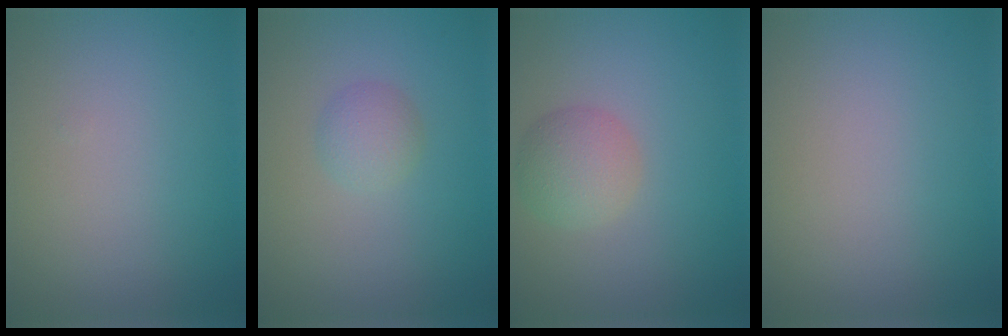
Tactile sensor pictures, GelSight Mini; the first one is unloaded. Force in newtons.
{"total": 1.7, "press": 1.7, "slide": 0.1}
{"total": 2.9, "press": 2.9, "slide": 0.1}
{"total": 0.0}